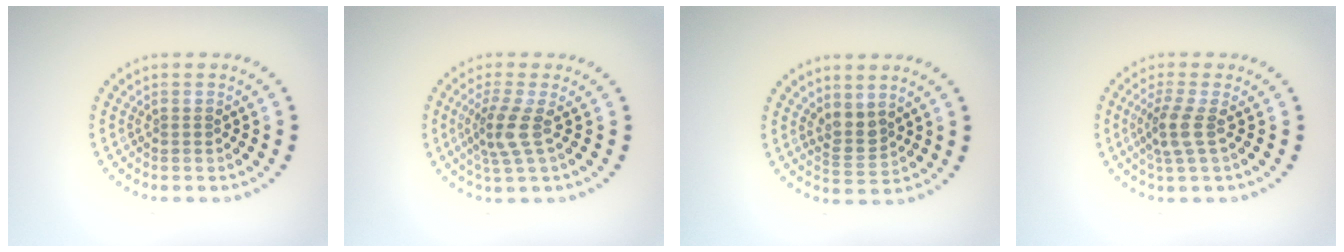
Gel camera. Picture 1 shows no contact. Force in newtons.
{"total": 2.9, "press": 2.1, "slide": 1.9}
{"total": 2.3, "press": 1.9, "slide": 1.2}
{"total": 2.6, "press": 1.9, "slide": 1.7}